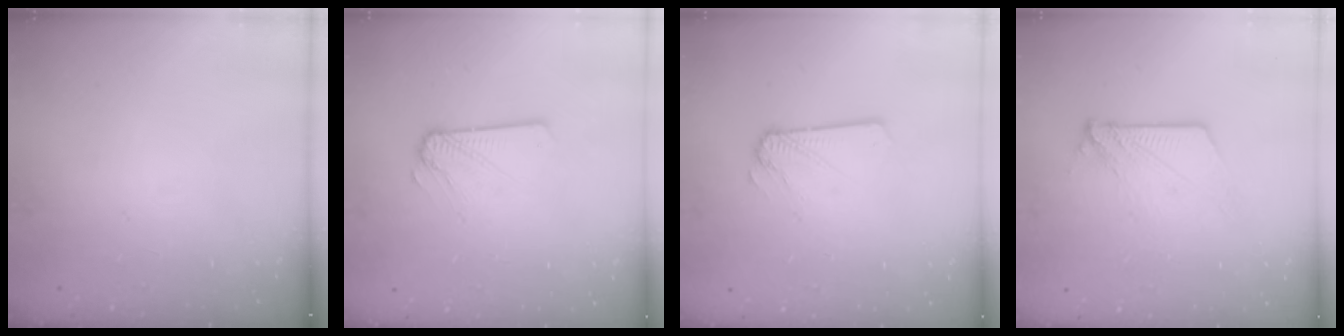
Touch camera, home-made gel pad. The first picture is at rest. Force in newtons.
{"total": 2.1, "press": 2.1, "slide": 0.3}
{"total": 1.2, "press": 1.2, "slide": 0.1}
{"total": 7.4, "press": 7.4, "slide": 0.5}